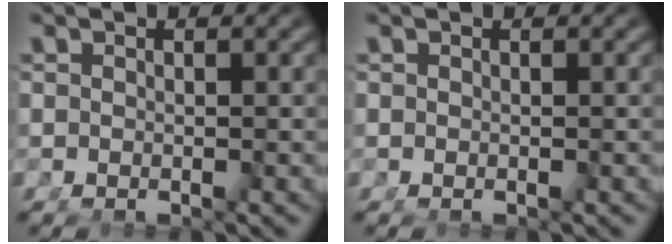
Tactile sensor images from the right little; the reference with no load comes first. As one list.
[{"total": 0.0}]